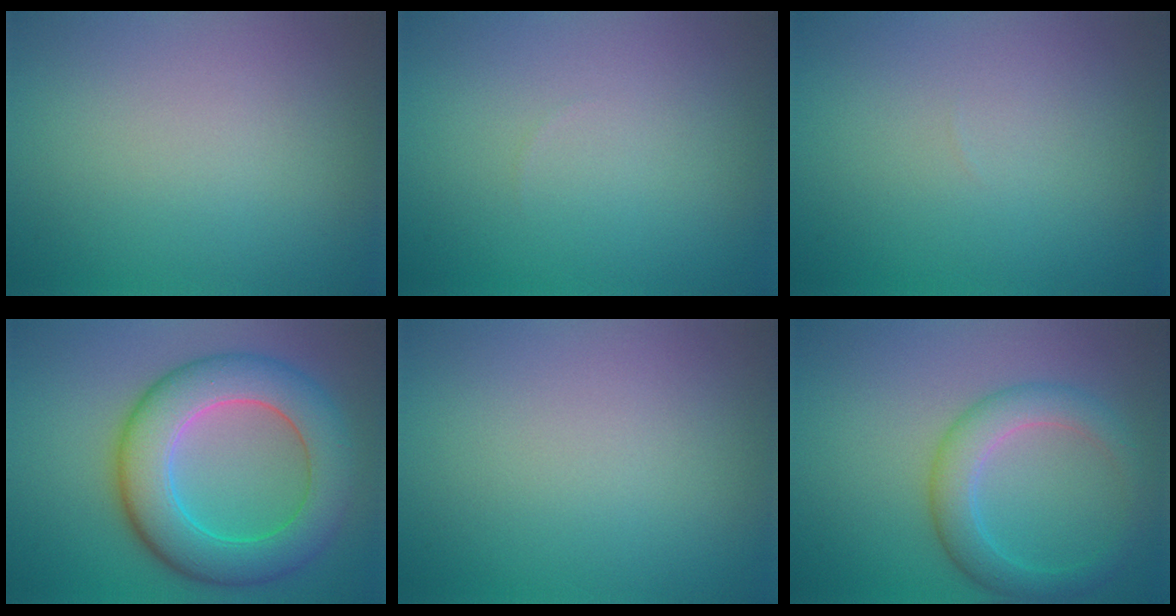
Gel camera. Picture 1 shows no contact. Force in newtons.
{"total": 0.0}
{"total": 0.0}
{"total": 8.7, "press": 8.7, "slide": 0.1}
{"total": 0.0}
{"total": 3.7, "press": 3.7, "slide": 0.2}